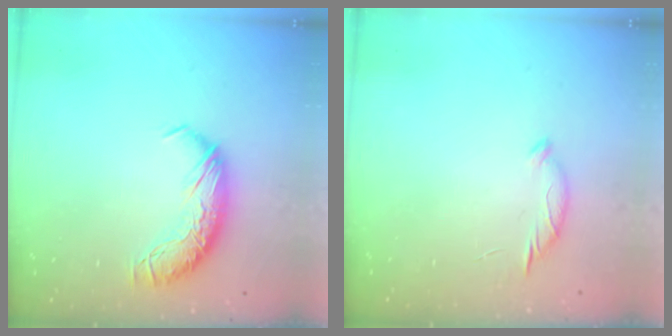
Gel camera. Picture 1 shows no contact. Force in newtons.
{"total": 6.9, "press": 6.9, "slide": 0.4}